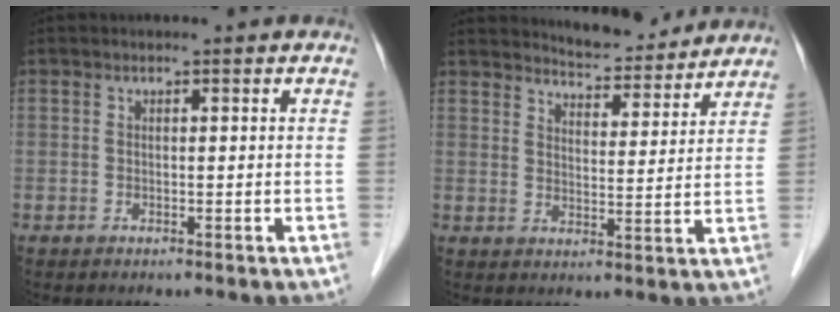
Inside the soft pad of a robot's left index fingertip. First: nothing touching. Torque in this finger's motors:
{"motor_torque": [-0.04, -0.42, 0.43, 0.03]}